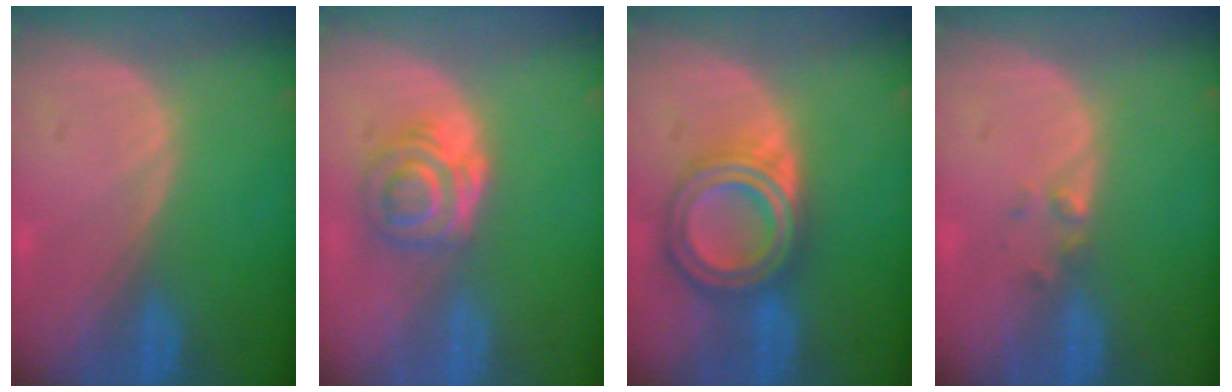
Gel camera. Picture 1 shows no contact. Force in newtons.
{"total": 6.2, "press": 5.2, "slide": 3.3}
{"total": 7.8, "press": 7.8, "slide": 0.5}
{"total": 1.4, "press": 1.2, "slide": 0.7}